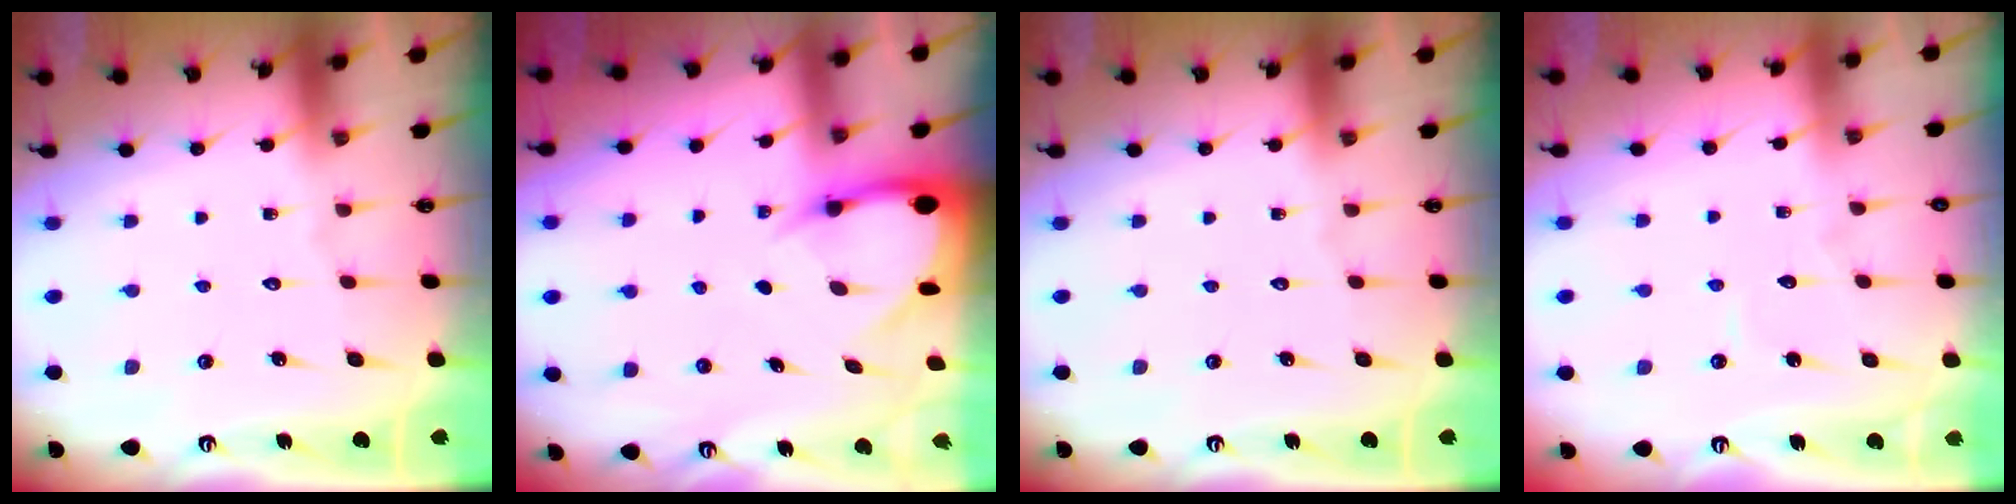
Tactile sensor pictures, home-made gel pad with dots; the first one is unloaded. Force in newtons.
{"total": 3.7, "press": 3.6, "slide": 0.6}
{"total": 0.0}
{"total": 3.7, "press": 3.7, "slide": 0.4}